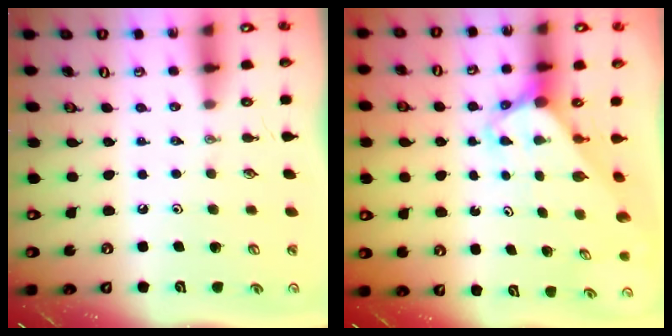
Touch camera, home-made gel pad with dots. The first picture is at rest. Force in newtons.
{"total": 3.3, "press": 3.3, "slide": 0.2}